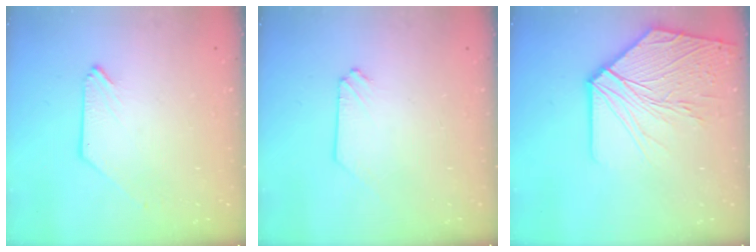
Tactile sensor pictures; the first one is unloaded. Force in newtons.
{"total": 0.0}
{"total": 13.5, "press": 13.4, "slide": 1.7}